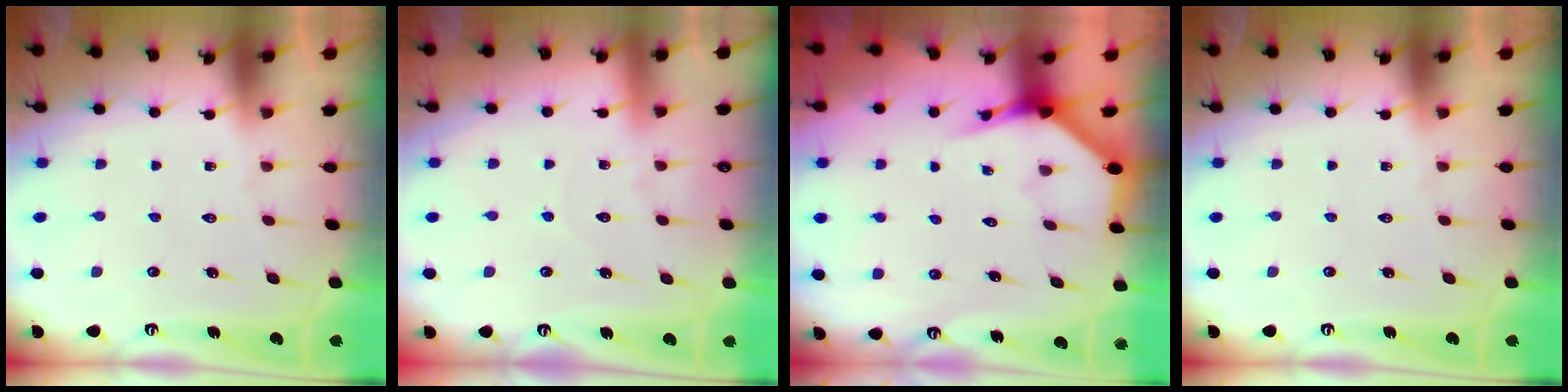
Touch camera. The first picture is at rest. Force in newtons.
{"total": 3.7, "press": 3.7, "slide": 0.3}
{"total": 3.9, "press": 3.9, "slide": 0.2}
{"total": 0.0}